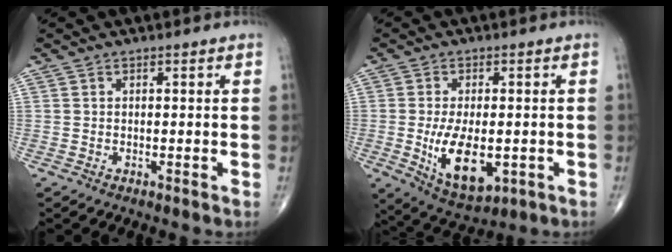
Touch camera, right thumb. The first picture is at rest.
{"total": 11.4, "force": [-2.3, 5.6, 9.6], "torque": [-0.156, -0.013, -0.024]}